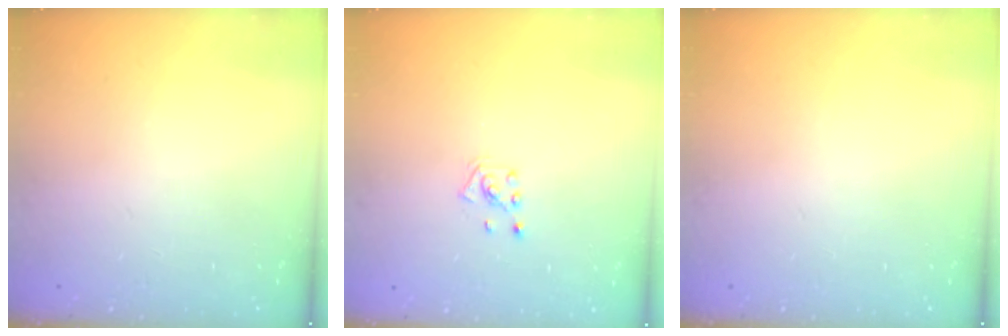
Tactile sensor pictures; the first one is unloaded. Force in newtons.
{"total": 2.1, "press": 2.0, "slide": 0.3}
{"total": 0.0}